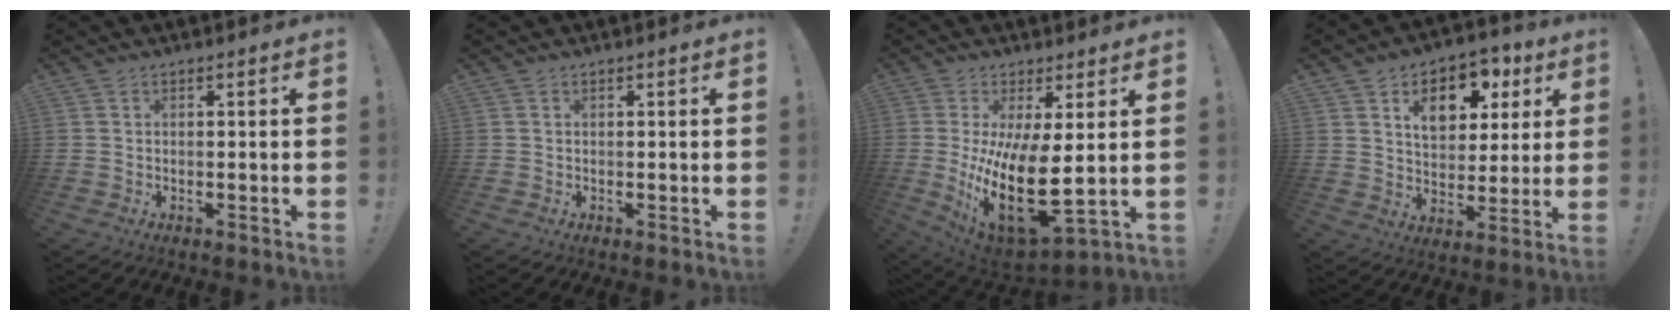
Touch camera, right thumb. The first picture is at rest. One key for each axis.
{"total": 0.0}
{"total": 19.1, "fx": 0.2, "fy": 7.3, "fz": 17.7, "tx": -0.321, "ty": -0.039, "tz": 0.016}
{"total": 12.8, "fx": 5.6, "fy": 8.7, "fz": 7.5, "tx": -0.106, "ty": -0.020, "tz": 0.103}